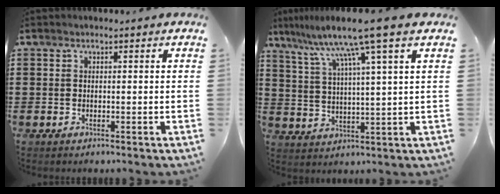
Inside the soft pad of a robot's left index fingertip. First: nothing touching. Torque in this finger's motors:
{"motor_torque": [2.14, 0.00, 1.05, 0.21]}